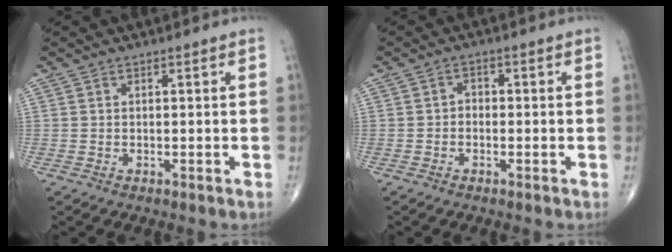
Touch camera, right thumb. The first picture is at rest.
{"total": 1.6, "force": [-0.5, 1.3, 0.9], "torque": [0.000, 0.007, -0.014]}